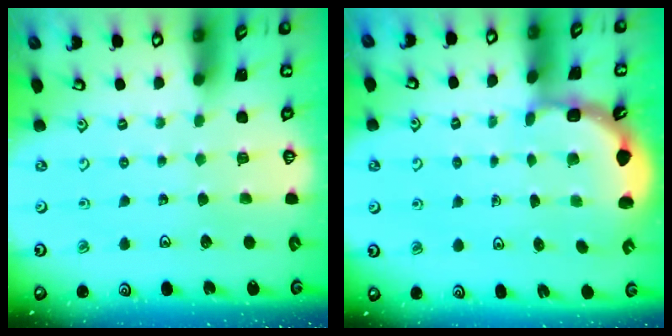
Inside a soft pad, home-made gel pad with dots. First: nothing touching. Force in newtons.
{"total": 2.1, "press": 1.9, "slide": 0.9}